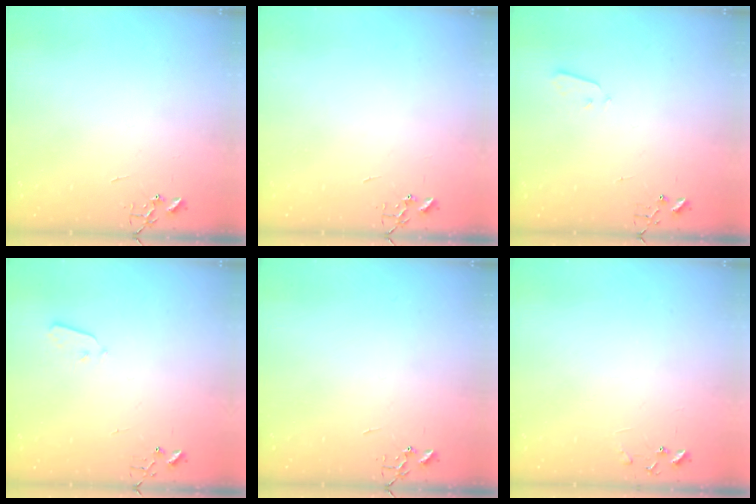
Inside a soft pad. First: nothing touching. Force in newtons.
{"total": 0.0}
{"total": 2.1, "press": 2.1, "slide": 0.3}
{"total": 2.9, "press": 2.9, "slide": 0.4}
{"total": 0.0}
{"total": 6.4, "press": 6.4, "slide": 0.4}